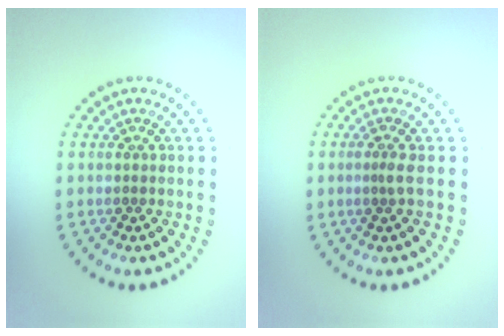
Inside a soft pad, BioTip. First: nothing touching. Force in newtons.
{"total": 0.8, "press": 0.4, "slide": 0.7}